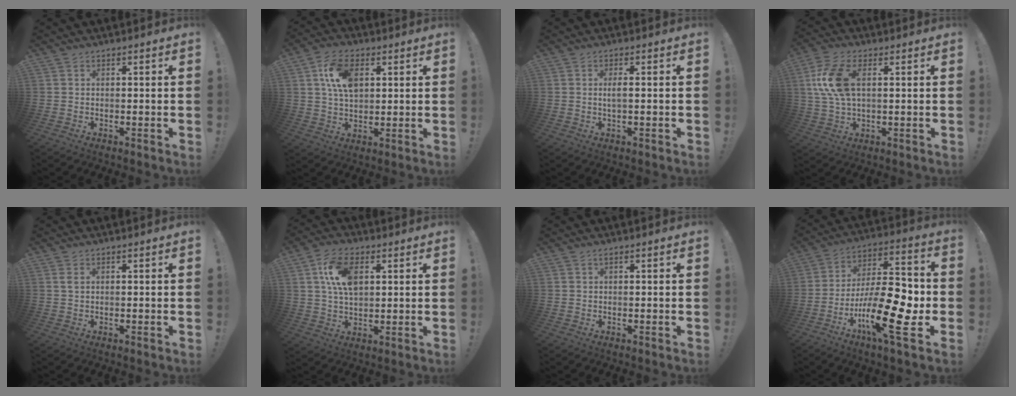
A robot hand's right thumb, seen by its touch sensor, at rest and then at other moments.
{"total": 11.9, "force": [3.7, 7.5, 8.4], "torque": [-0.147, 0.007, 0.070]}
{"total": 2.6, "force": [-0.1, 0.4, 2.5], "torque": [-0.043, 0.000, -0.006]}
{"total": 12.4, "force": [2.9, 6.5, 10.2], "torque": [-0.209, -0.003, 0.053]}
{"total": 0.9, "force": [0.4, 0.3, 0.7], "torque": [-0.013, 0.003, 0.006]}
{"total": 12.0, "force": [3.5, 7.1, 9.0], "torque": [-0.162, 0.005, 0.063]}
{"total": 0.6, "force": [0.1, 0.0, 0.6], "torque": [-0.014, 0.002, 0.002]}
{"total": 21.4, "force": [-8.0, 6.9, 18.7], "torque": [-0.308, 0.041, -0.123]}